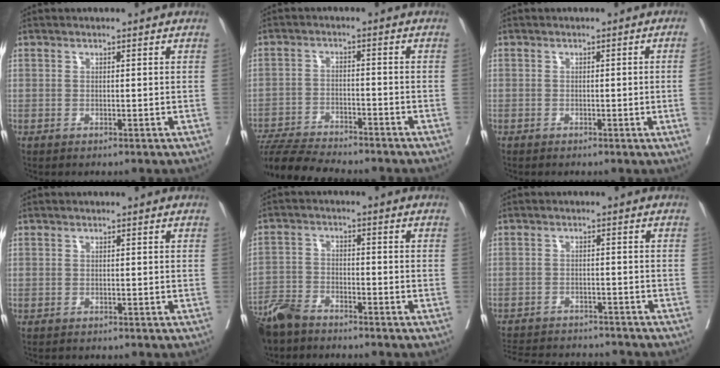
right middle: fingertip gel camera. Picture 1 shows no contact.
{"total": 11.1, "force": [-10.3, 0.9, 4.0], "torque": [-0.066, -0.013, -0.168]}
{"total": 2.6, "force": [-0.4, -0.9, 2.4], "torque": [-0.029, -0.004, -0.004]}
{"total": 0.5, "force": [-0.3, 0.4, -0.1], "torque": [-0.003, 0.004, -0.009]}
{"total": 7.5, "force": [-6.6, 2.4, 2.7], "torque": [-0.052, -0.018, -0.127]}
{"total": 14.1, "force": [-13.1, 3.3, 4.2], "torque": [-0.093, 0.000, -0.177]}